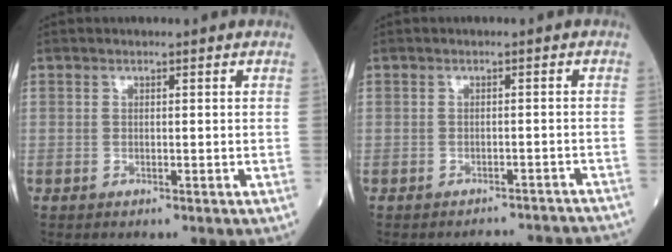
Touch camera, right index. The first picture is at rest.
{"total": 7.6, "force": [-7.5, 1.0, 0.6], "torque": [0.003, 0.008, -0.076]}